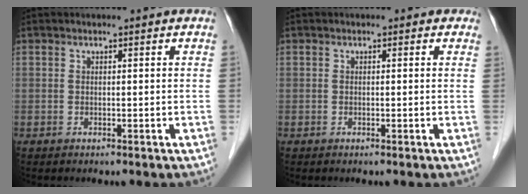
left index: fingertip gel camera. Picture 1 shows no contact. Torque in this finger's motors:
{"motor_torque": [0.80, -0.74, 0.13, 0.02]}